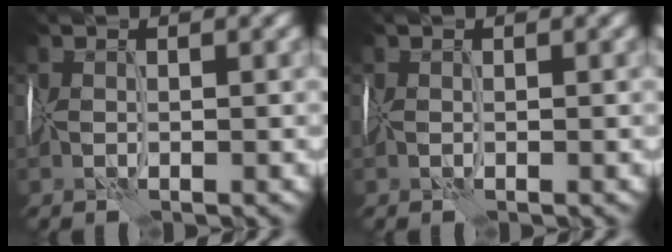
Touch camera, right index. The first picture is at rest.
{"total": 0.0}